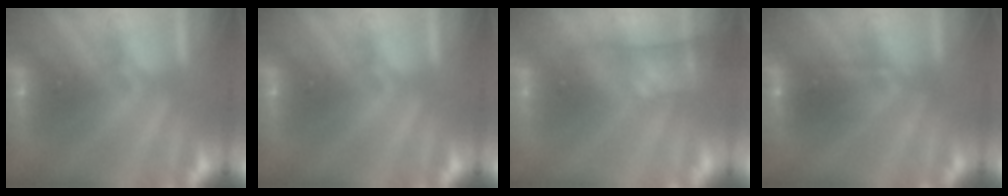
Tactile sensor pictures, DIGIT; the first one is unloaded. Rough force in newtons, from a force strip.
{"total": 0.0}
{"total": 3.1}
{"total": 2.4}